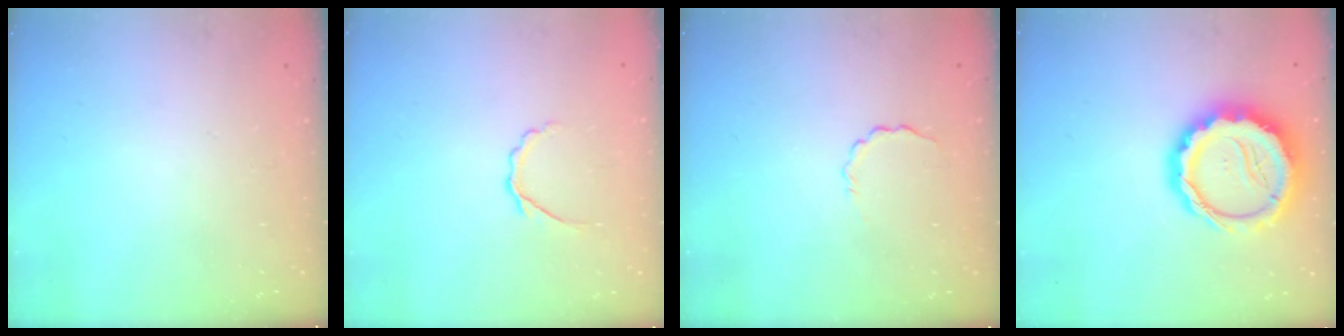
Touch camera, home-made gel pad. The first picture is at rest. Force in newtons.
{"total": 2.8, "press": 2.7, "slide": 0.9}
{"total": 2.9, "press": 2.7, "slide": 0.9}
{"total": 16.4, "press": 16.0, "slide": 3.6}